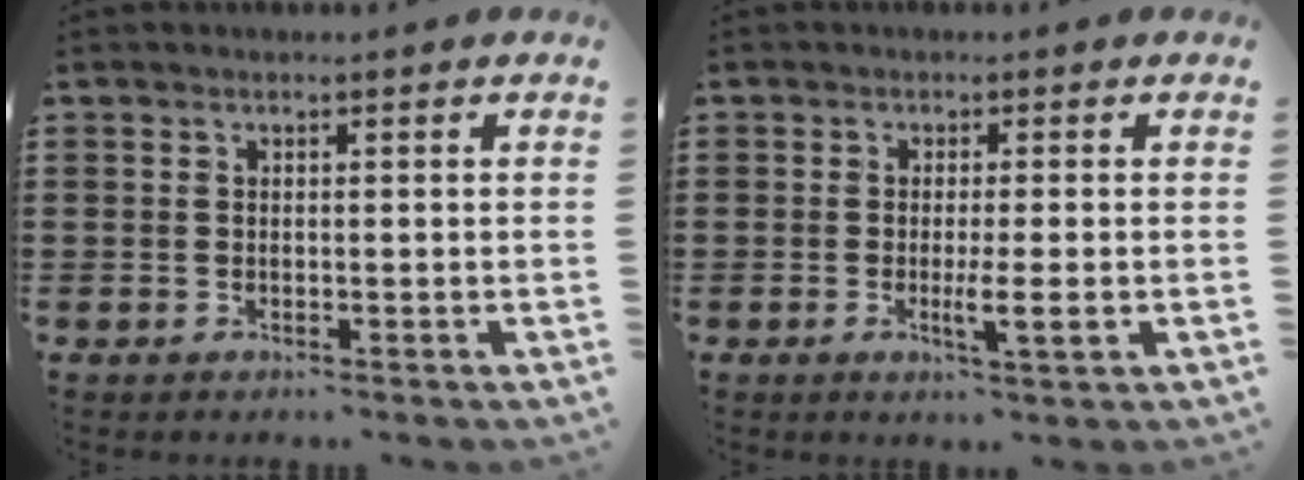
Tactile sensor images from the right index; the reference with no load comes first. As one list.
[{"total": 4.1, "force": [-1.0, 0.3, 4.0], "torque": [-0.065, -0.007, -0.017]}]